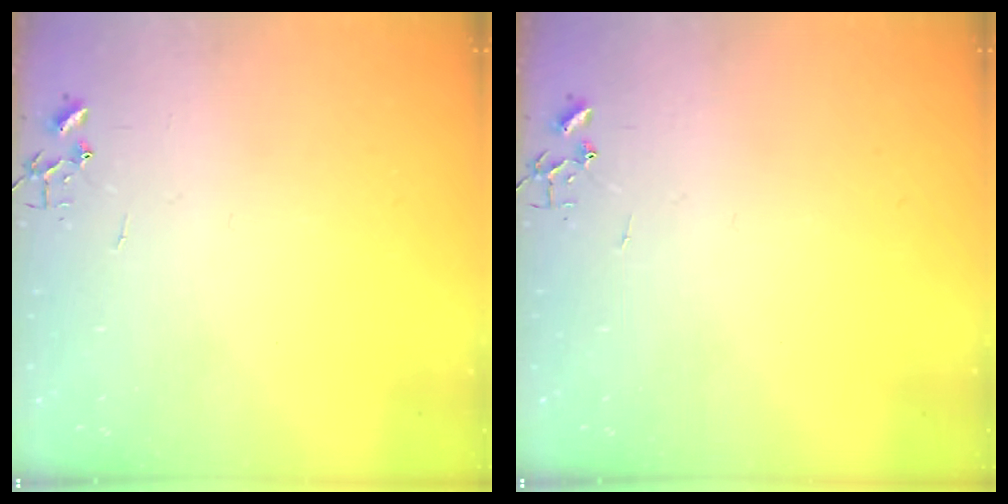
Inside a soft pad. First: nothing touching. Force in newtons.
{"total": 0.0}